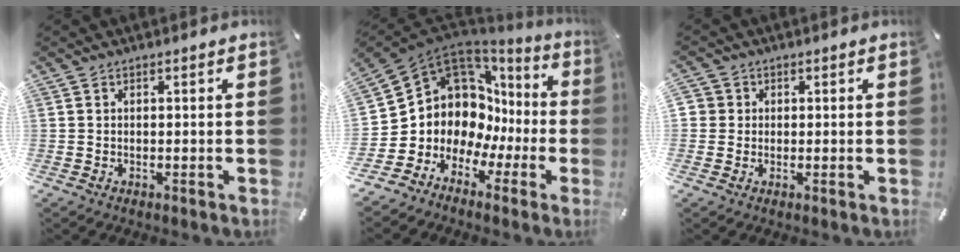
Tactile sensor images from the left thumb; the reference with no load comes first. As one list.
[{"total": 9.9, "force": [3.5, 8.8, 2.9], "torque": [-0.076, -0.075, 0.077]}, {"total": 2.4, "force": [0.3, 2.4, 0.2], "torque": [-0.008, 0.004, 0.005]}]